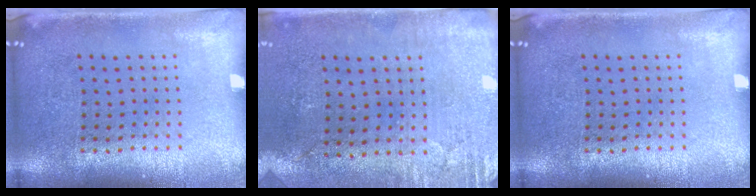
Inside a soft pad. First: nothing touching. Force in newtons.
{"total": 2.9, "press": 2.4, "slide": 1.6}
{"total": 0.0}